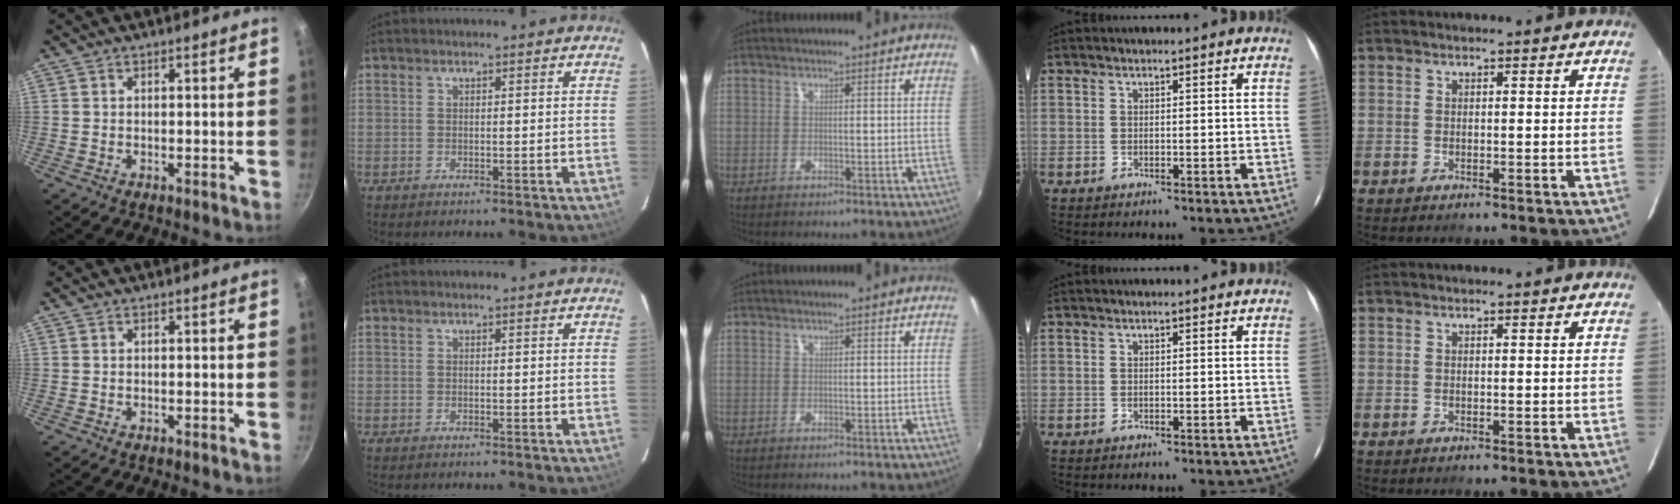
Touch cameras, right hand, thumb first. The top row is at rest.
{}